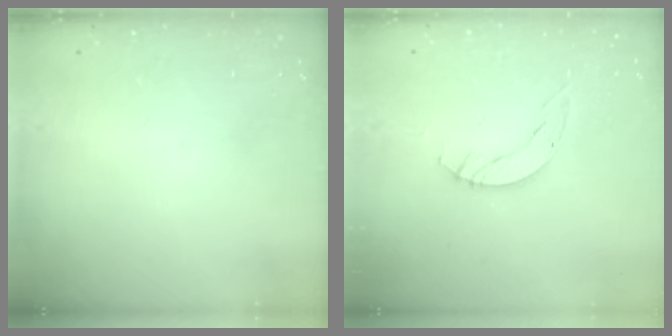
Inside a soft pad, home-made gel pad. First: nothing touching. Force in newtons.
{"total": 4.9, "press": 4.9, "slide": 0.5}